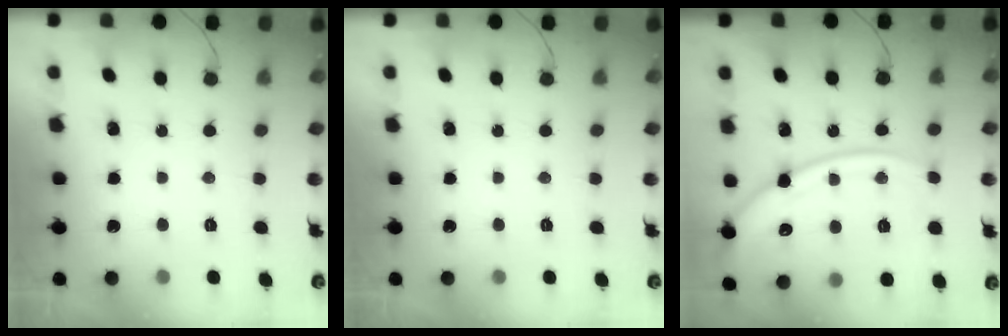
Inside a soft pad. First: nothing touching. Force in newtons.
{"total": 0.0}
{"total": 16.5, "press": 16.4, "slide": 2.3}